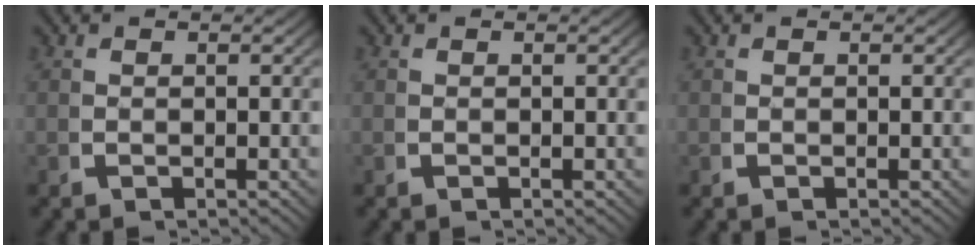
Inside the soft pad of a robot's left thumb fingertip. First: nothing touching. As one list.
[{"total": 0.0}, {"total": 0.0}]